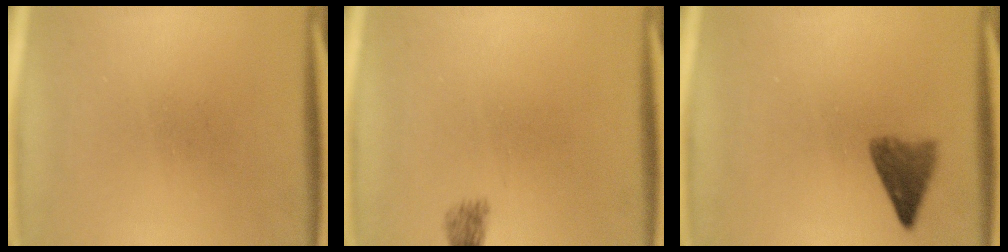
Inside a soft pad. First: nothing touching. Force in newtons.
{"total": 1.8}
{"total": 3.8}